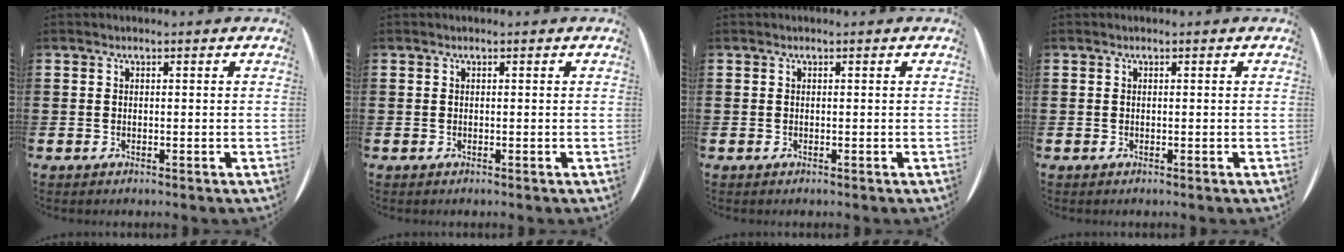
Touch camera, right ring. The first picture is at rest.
{"total": 0.0}
{"total": 0.0}
{"total": 0.0}